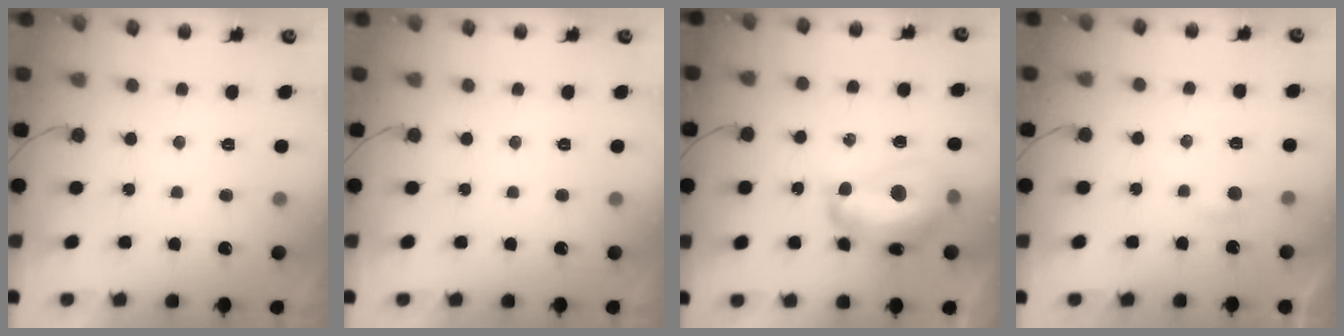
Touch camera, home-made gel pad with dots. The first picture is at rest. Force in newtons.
{"total": 0.0}
{"total": 14.6, "press": 14.5, "slide": 1.6}
{"total": 2.3, "press": 2.3, "slide": 0.2}